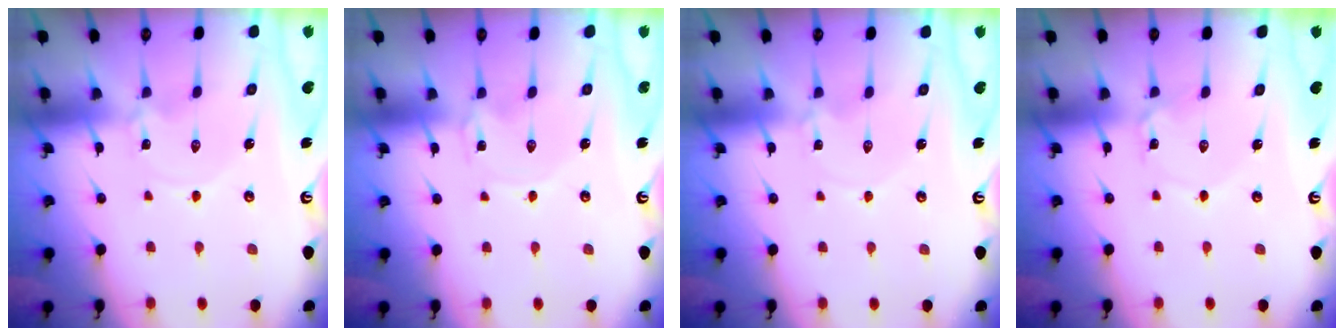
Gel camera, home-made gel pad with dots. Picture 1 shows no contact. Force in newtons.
{"total": 0.0}
{"total": 1.2, "press": 1.1, "slide": 0.3}
{"total": 1.7, "press": 1.7, "slide": 0.1}